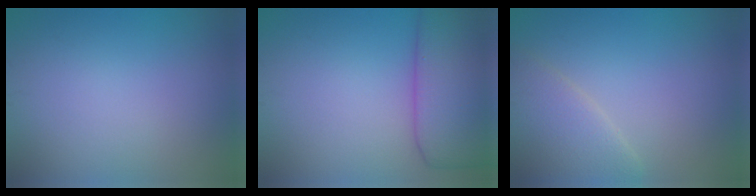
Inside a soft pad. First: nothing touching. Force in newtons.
{"total": 6.7, "press": 6.7, "slide": 0.2}
{"total": 4.1, "press": 4.0, "slide": 0.2}